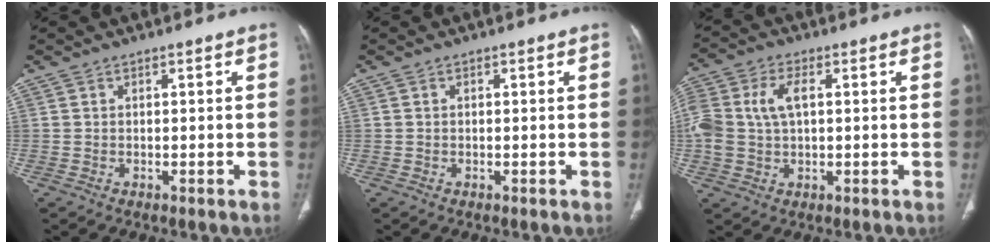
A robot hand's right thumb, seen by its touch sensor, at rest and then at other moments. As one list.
[{"total": 0.0}, {"total": 10.7, "force": [1.5, 6.6, 8.2], "torque": [-0.198, 0.015, 0.033]}]